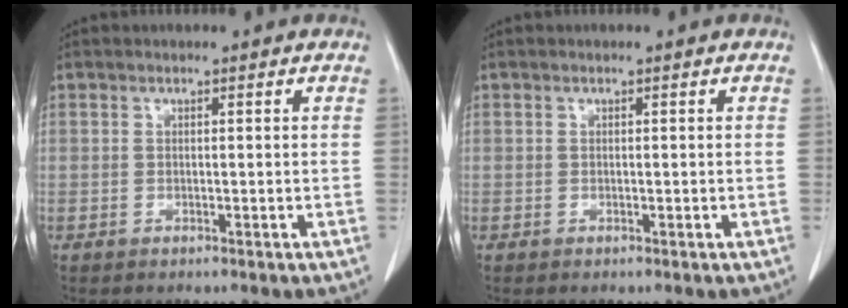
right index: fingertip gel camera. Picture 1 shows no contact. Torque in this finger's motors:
{"motor_torque": [0.01, 0.00, 0.01, 0.00]}